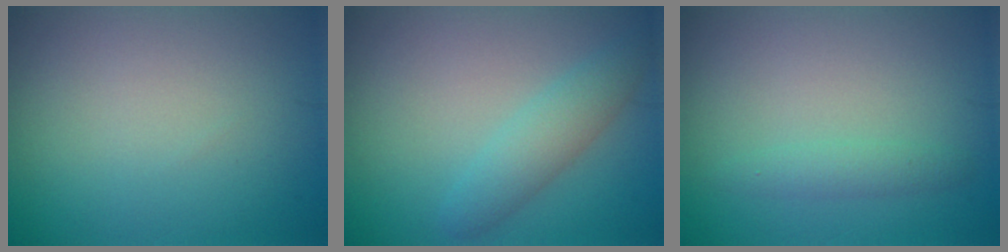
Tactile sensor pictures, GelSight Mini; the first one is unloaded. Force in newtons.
{"total": 2.8, "press": 2.8, "slide": 0.1}
{"total": 1.5, "press": 1.5, "slide": 0.1}